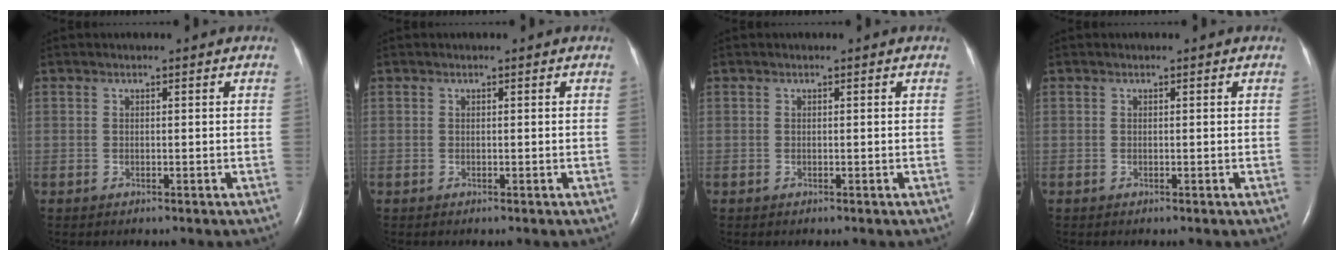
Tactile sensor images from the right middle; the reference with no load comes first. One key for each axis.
{"total": 0.0}
{"total": 0.0}
{"total": 0.0}